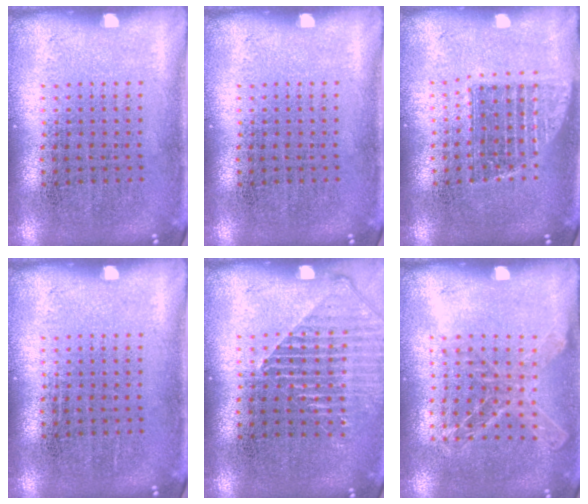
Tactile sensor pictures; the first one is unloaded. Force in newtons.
{"total": 0.0}
{"total": 1.3, "press": 1.1, "slide": 0.7}
{"total": 0.0}
{"total": 1.3, "press": 1.3, "slide": 0.4}
{"total": 1.1, "press": 1.1, "slide": 0.0}